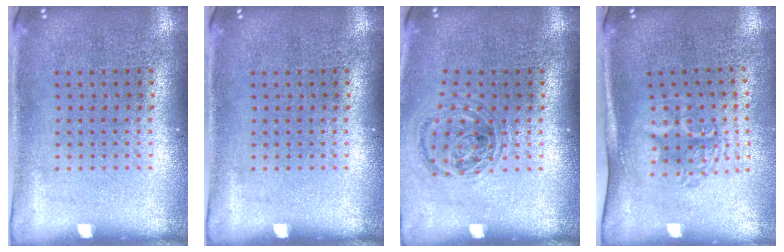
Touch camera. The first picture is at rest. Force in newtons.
{"total": 0.0}
{"total": 0.9, "press": 0.9, "slide": 0.2}
{"total": 1.7, "press": 1.3, "slide": 1.1}